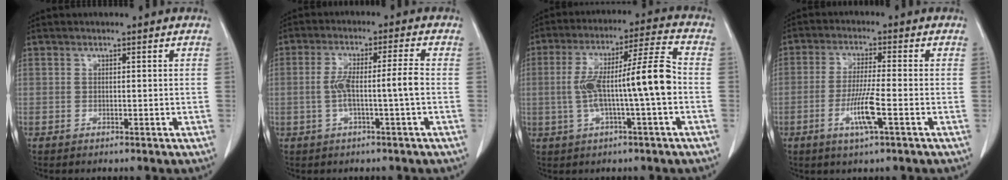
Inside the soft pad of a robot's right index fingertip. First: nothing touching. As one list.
[{"total": 6.3, "force": [-1.0, -0.1, 6.2], "torque": [-0.124, 0.016, -0.015]}, {"total": 12.6, "force": [-1.4, 0.4, 12.6], "torque": [-0.224, 0.026, -0.026]}, {"total": 6.6, "force": [-2.4, -0.1, 6.2], "torque": [-0.119, -0.012, -0.046]}]